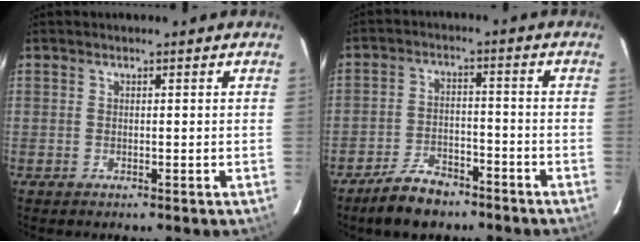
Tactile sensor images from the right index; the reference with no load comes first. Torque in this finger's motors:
{"motor_torque": [0.73, -0.61, 0.17, -0.01]}